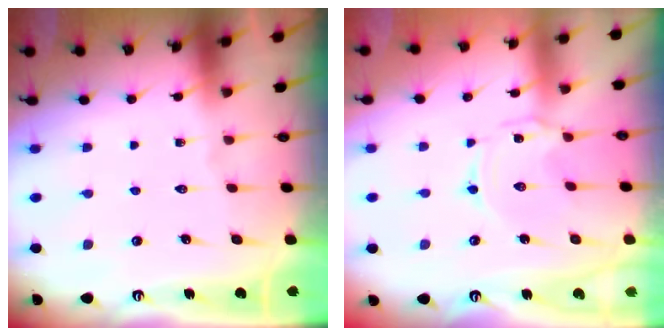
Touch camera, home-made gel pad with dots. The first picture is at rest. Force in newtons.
{"total": 0.6, "press": 0.5, "slide": 0.4}